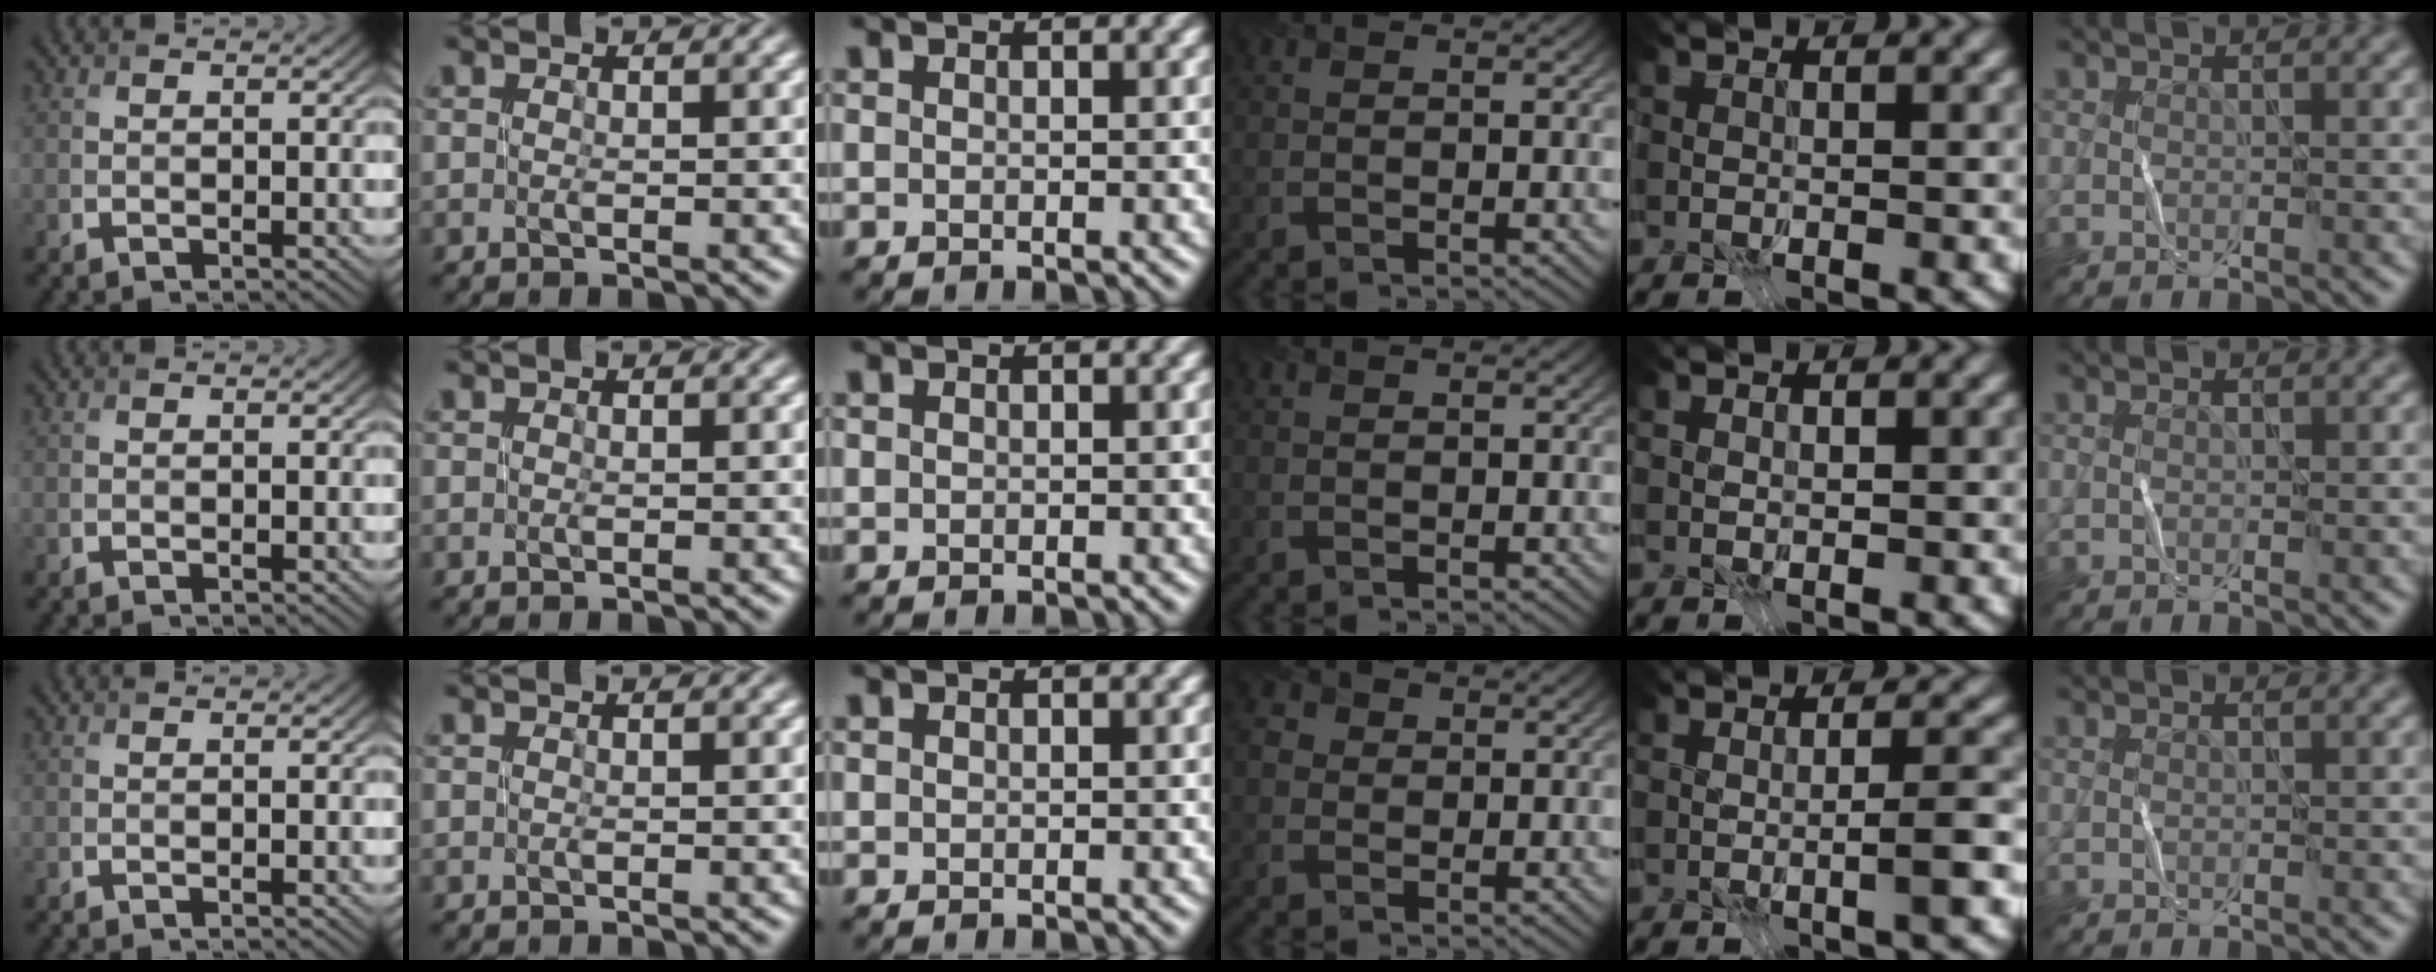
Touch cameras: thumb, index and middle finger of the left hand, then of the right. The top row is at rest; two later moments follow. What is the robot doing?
{"motion": "fold", "object": "receipt paper"}